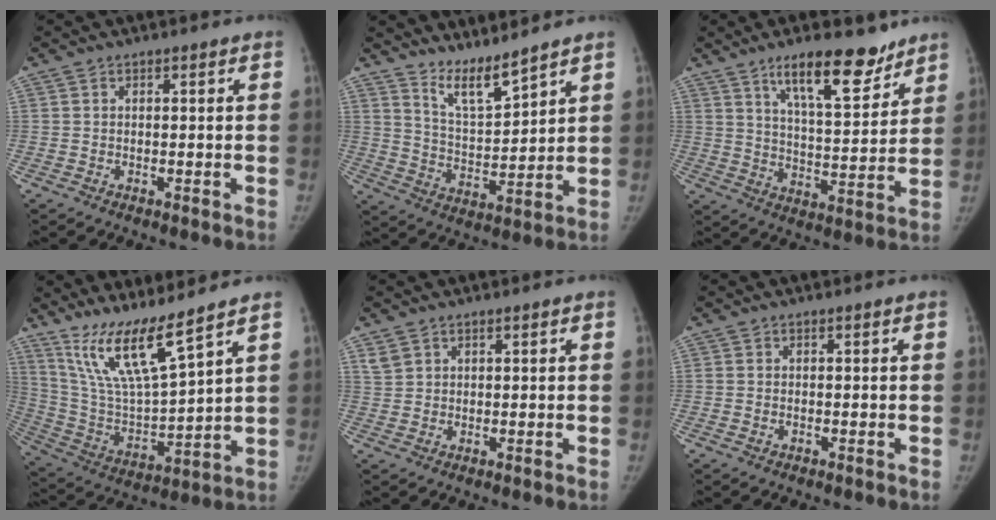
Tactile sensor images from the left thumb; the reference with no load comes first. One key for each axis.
{"total": 7.5, "fx": 6.7, "fy": 0.6, "fz": 3.3, "tx": -0.058, "ty": -0.066, "tz": 0.135}
{"total": 14.0, "fx": 9.7, "fy": 4.4, "fz": 9.1, "tx": -0.112, "ty": -0.063, "tz": 0.161}
{"total": 14.2, "fx": 10.7, "fy": 1.3, "fz": 9.3, "tx": -0.168, "ty": -0.069, "tz": 0.220}
{"total": 1.9, "fx": 1.2, "fy": 1.4, "fz": 0.4, "tx": 0.000, "ty": -0.002, "tz": 0.023}
{"total": 0.6, "fx": -0.3, "fy": 0.4, "fz": 0.4, "tx": -0.010, "ty": 0.003, "tz": -0.004}